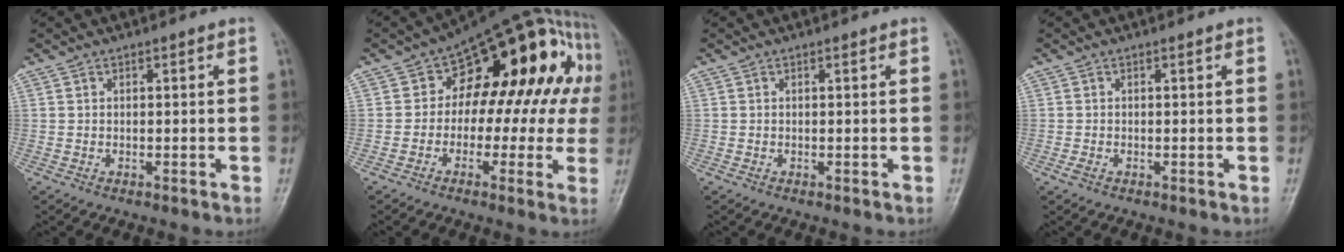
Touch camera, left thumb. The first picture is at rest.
{"total": 19.6, "force": [2.4, 11.5, 15.7], "torque": [-0.151, 0.044, 0.020]}
{"total": 0.0}
{"total": 0.9, "force": [-0.6, 0.5, 0.5], "torque": [-0.014, -0.002, -0.012]}